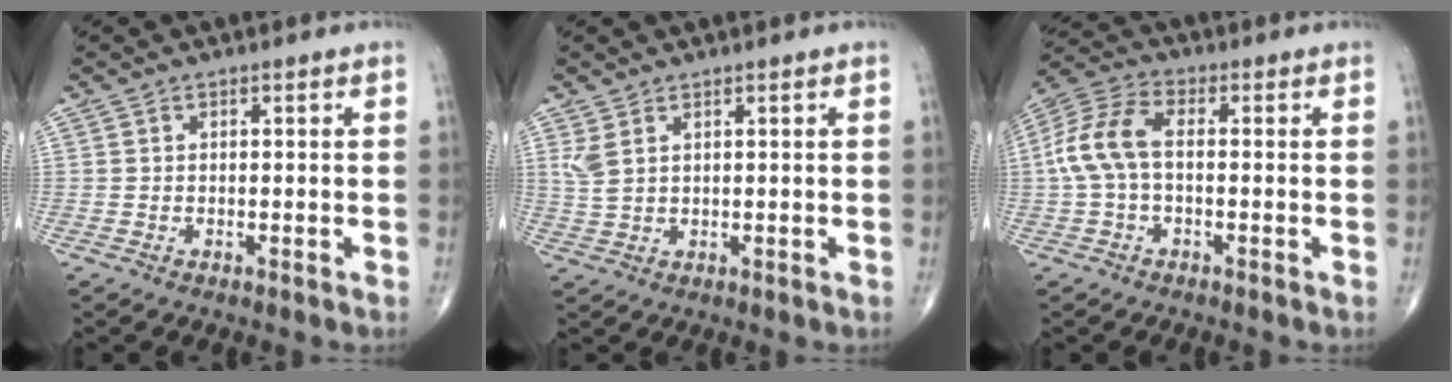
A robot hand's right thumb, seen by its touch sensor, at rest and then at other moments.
{"total": 3.0, "force": [1.6, 1.3, 2.2], "torque": [-0.052, 0.002, 0.043]}
{"total": 9.6, "force": [-0.3, 5.3, 7.9], "torque": [-0.178, 0.031, -0.012]}